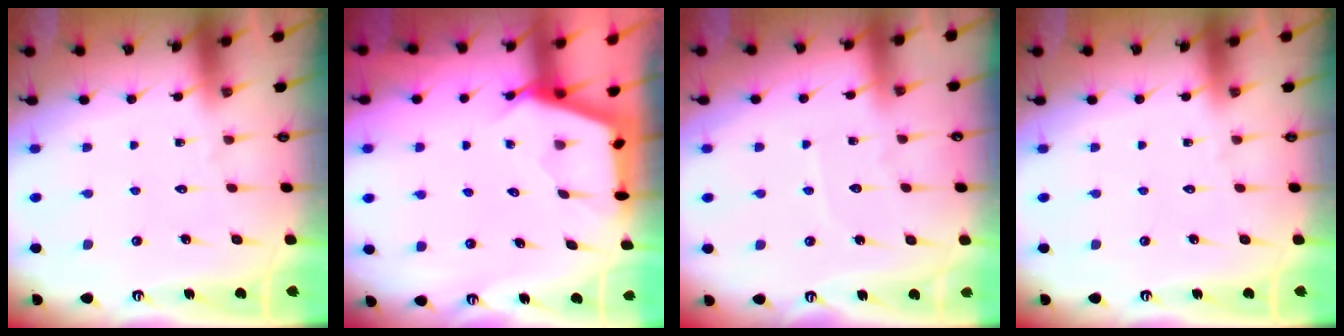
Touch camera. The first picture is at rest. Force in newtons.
{"total": 2.7, "press": 2.7, "slide": 0.4}
{"total": 3.2, "press": 3.1, "slide": 0.3}
{"total": 0.0}